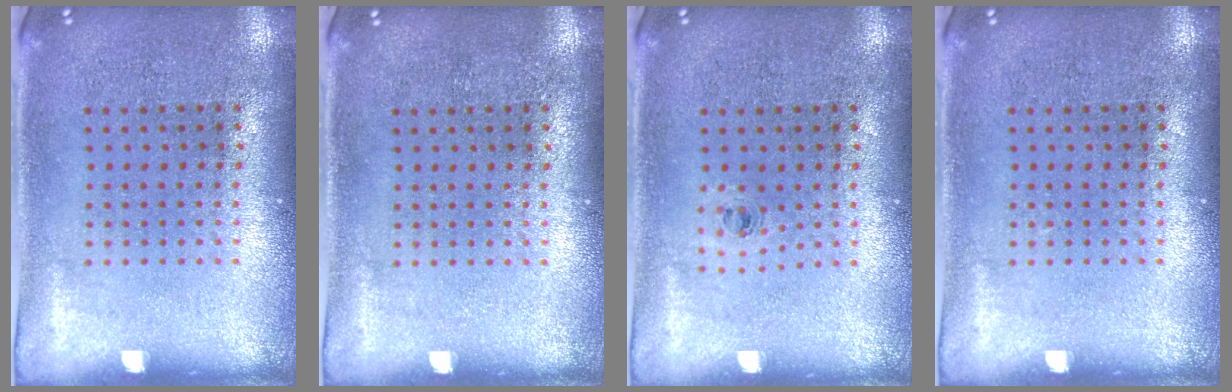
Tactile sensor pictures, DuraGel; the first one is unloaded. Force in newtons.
{"total": 0.0}
{"total": 0.5, "press": 0.3, "slide": 0.5}
{"total": 0.0}